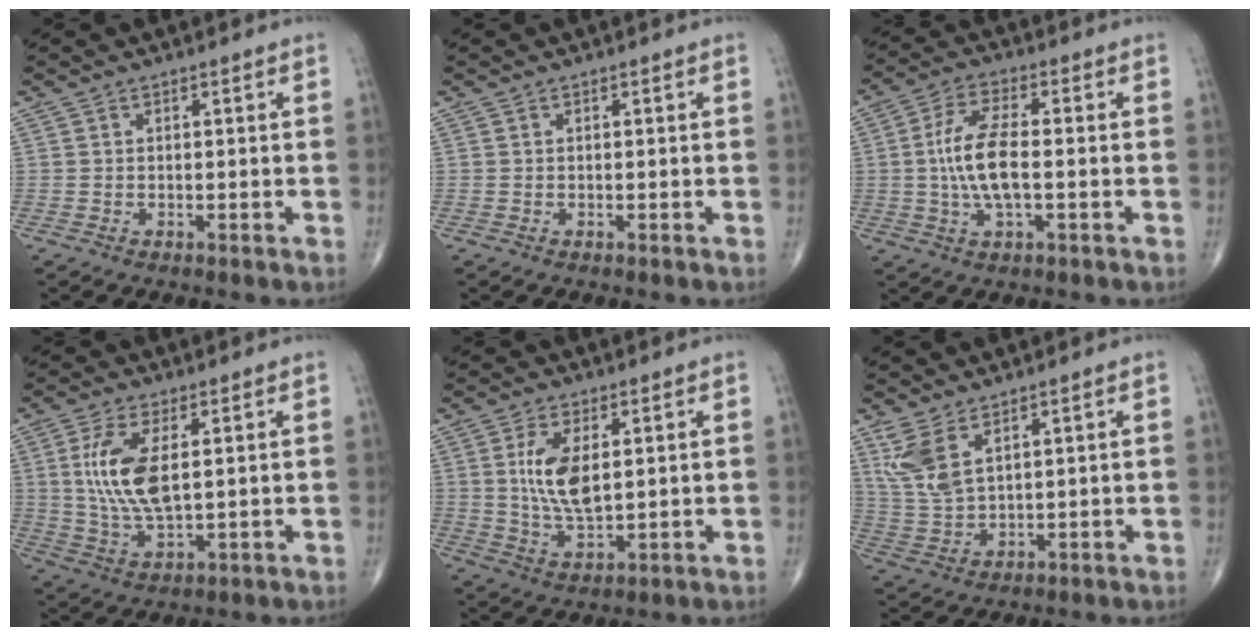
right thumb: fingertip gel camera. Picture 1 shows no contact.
{"total": 0.0}
{"total": 10.2, "force": [-0.6, 3.8, 9.4], "torque": [-0.198, 0.010, -0.013]}
{"total": 11.5, "force": [2.2, 4.9, 10.1], "torque": [-0.214, -0.013, 0.051]}
{"total": 9.6, "force": [2.0, 4.5, 8.2], "torque": [-0.157, -0.016, 0.045]}
{"total": 7.9, "force": [4.2, 3.4, 5.7], "torque": [-0.127, -0.014, 0.099]}